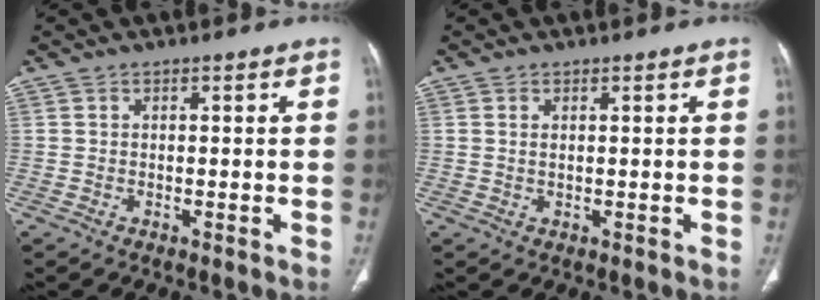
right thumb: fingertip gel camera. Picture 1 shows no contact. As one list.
[{"total": 1.0, "force": [0.4, 0.4, 0.8], "torque": [-0.019, 0.001, 0.011]}]